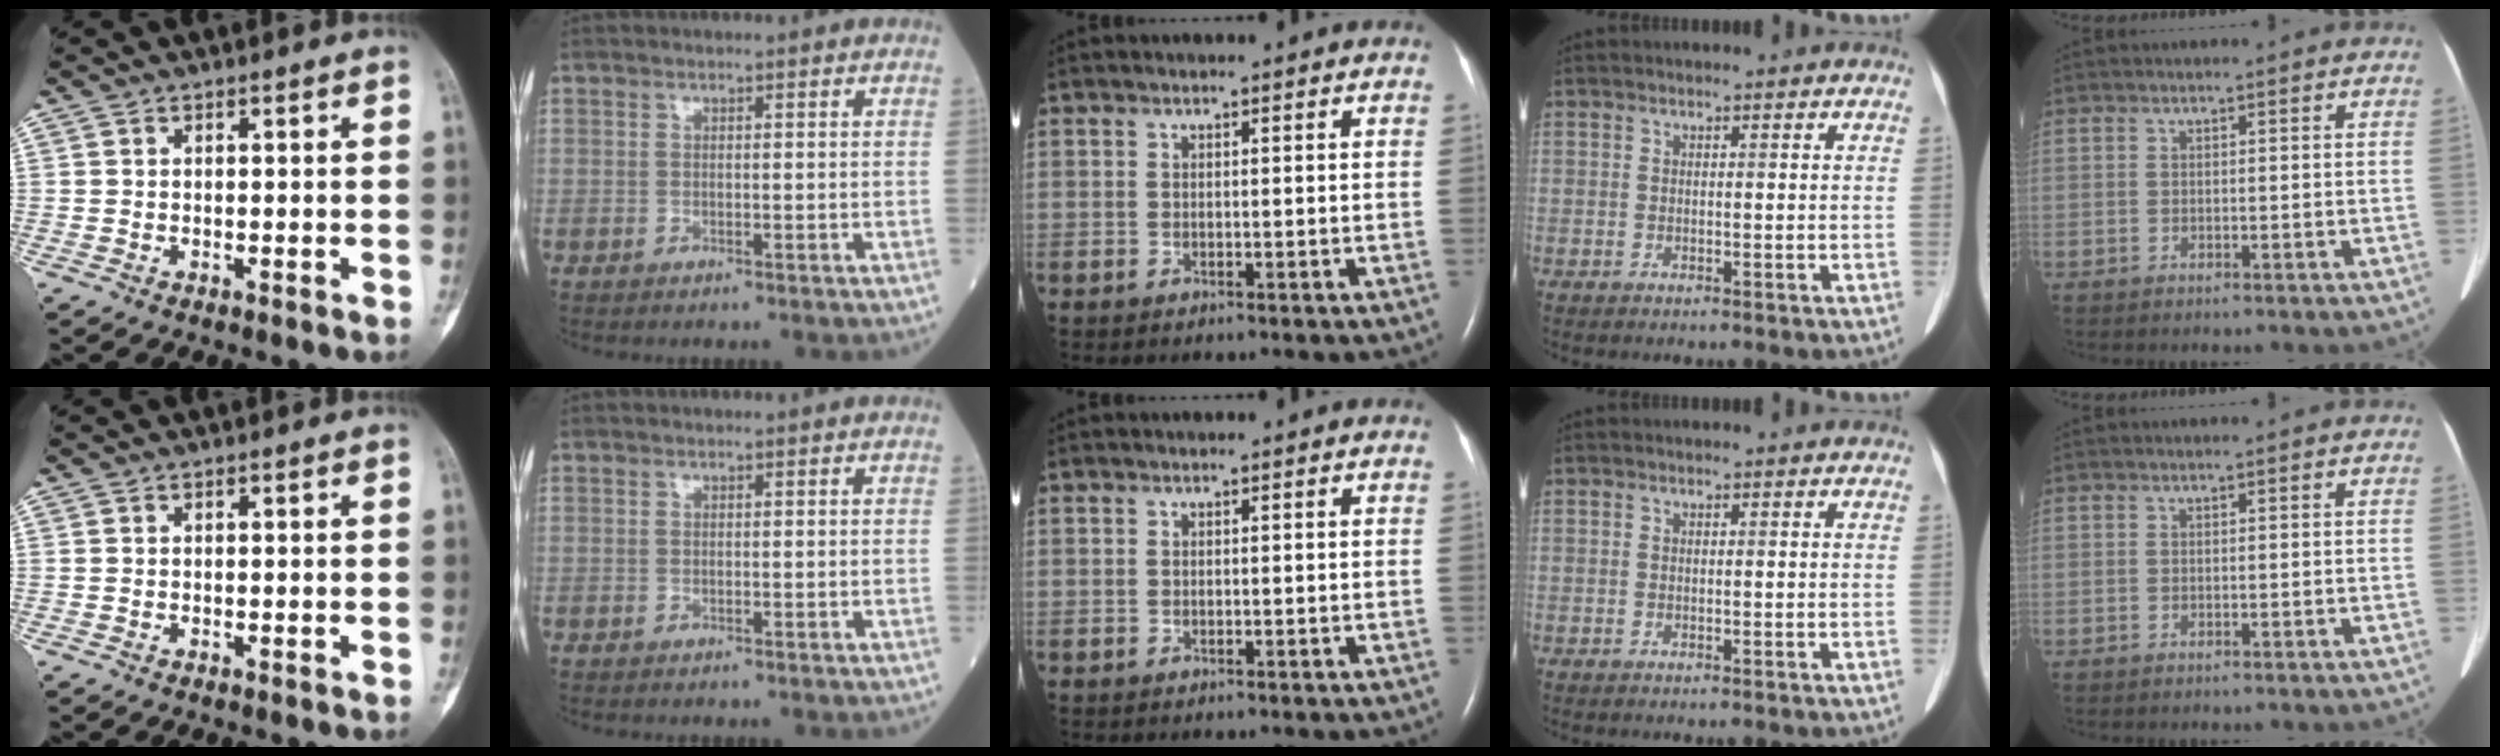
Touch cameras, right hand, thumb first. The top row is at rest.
{}